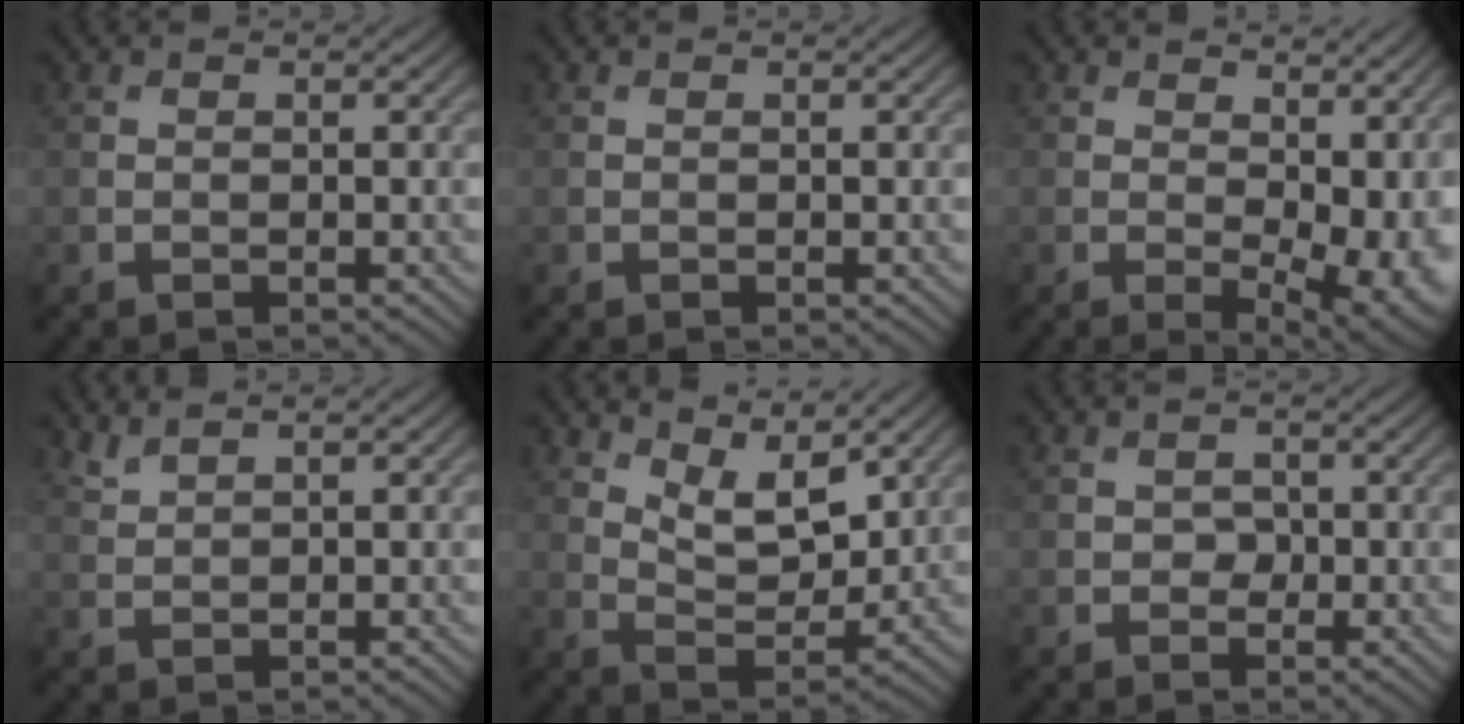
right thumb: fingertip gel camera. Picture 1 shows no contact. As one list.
[{"total": 0.0}, {"total": 9.9, "force": [0.8, 5.6, 8.1], "torque": [-0.105, -0.017, 0.036]}, {"total": 1.8, "force": [1.6, 0.3, 0.8], "torque": [-0.024, 0.005, 0.040]}, {"total": 7.3, "force": [4.7, 3.0, 4.7], "torque": [-0.098, -0.009, 0.086]}, {"total": 1.5, "force": [-0.4, 1.4, 0.6], "torque": [-0.004, -0.003, -0.009]}]